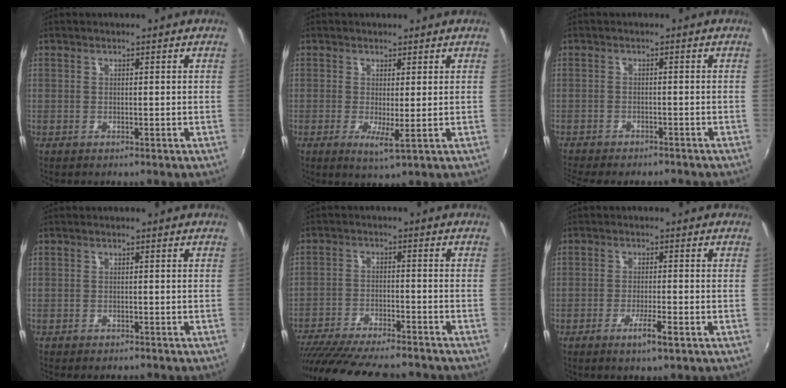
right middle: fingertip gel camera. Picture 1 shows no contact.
{"total": 3.2, "force": [-0.2, 0.1, 3.2], "torque": [-0.061, -0.011, -0.003]}
{"total": 9.4, "force": [-8.3, 2.2, 3.9], "torque": [-0.094, -0.022, -0.125]}
{"total": 2.9, "force": [-2.5, 0.8, 1.1], "torque": [-0.027, -0.012, -0.037]}
{"total": 22.0, "force": [-19.1, 4.3, 10.0], "torque": [-0.195, -0.041, -0.290]}
{"total": 4.4, "force": [-2.7, 0.4, 3.4], "torque": [-0.070, -0.005, -0.046]}